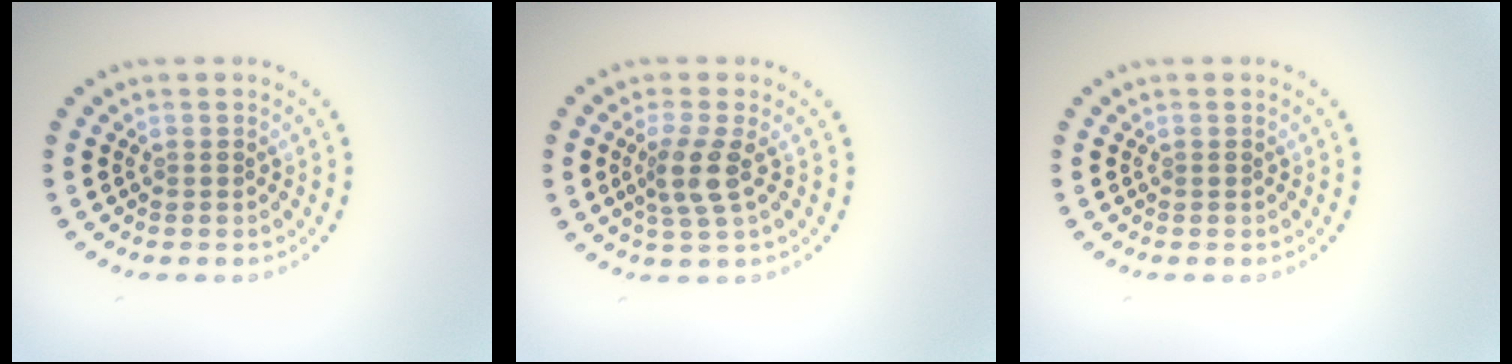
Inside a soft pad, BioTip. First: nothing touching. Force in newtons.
{"total": 2.8, "press": 2.3, "slide": 1.6}
{"total": 0.0}